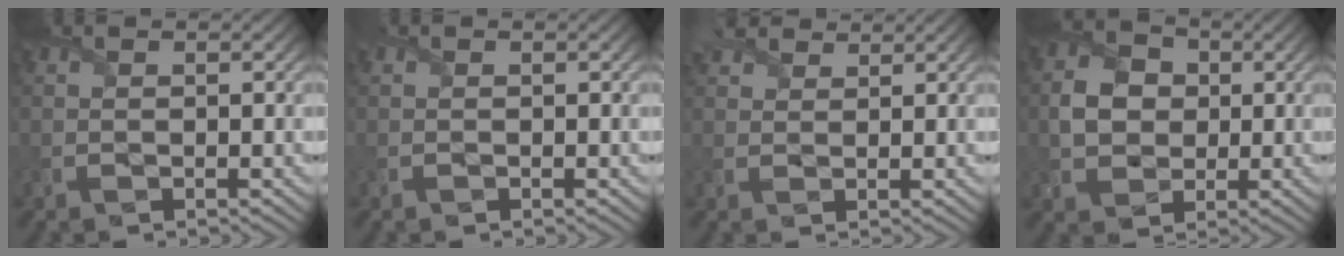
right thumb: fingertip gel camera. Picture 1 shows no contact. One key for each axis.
{"total": 0.0}
{"total": 3.6, "fx": 3.1, "fy": 1.3, "fz": 1.4, "tx": -0.040, "ty": 0.015, "tz": 0.055}
{"total": 5.2, "fx": 0.3, "fy": 4.5, "fz": 2.6, "tx": -0.062, "ty": 0.009, "tz": -0.008}